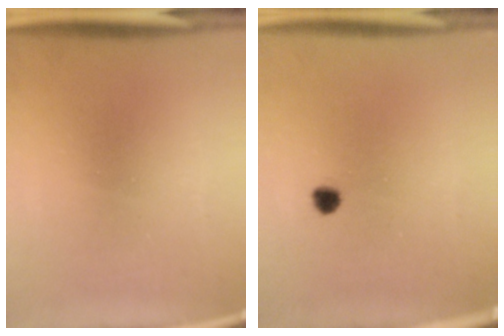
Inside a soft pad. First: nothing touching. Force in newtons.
{"total": 1.9}